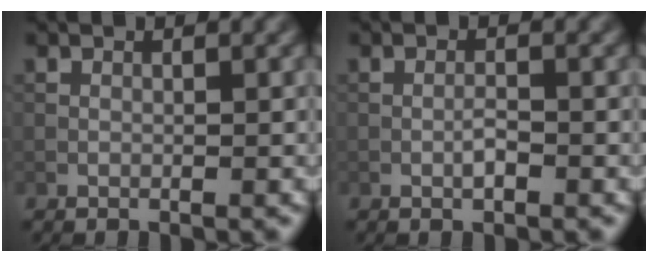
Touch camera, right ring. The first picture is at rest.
{"total": 1.1, "force": [-0.6, 0.3, 0.9], "torque": [-0.017, 0.002, -0.012]}